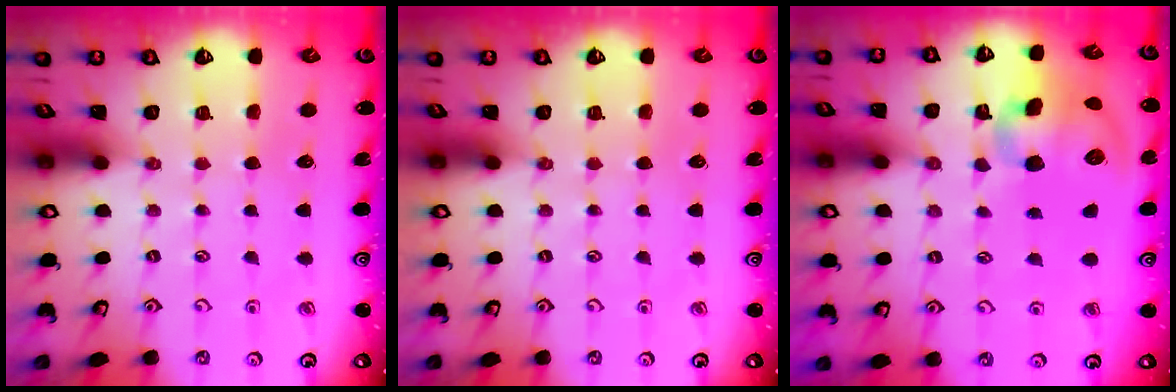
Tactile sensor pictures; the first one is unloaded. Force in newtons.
{"total": 0.0}
{"total": 13.1, "press": 13.1, "slide": 1.0}